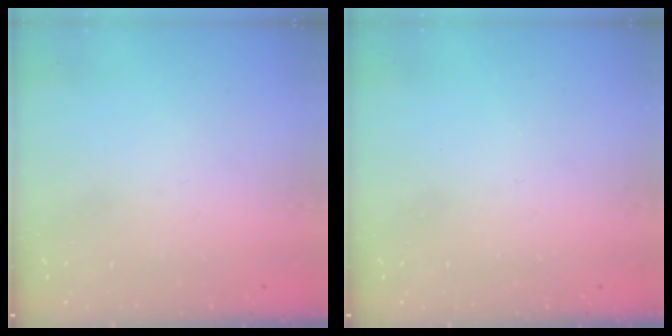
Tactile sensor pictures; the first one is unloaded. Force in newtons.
{"total": 0.0}